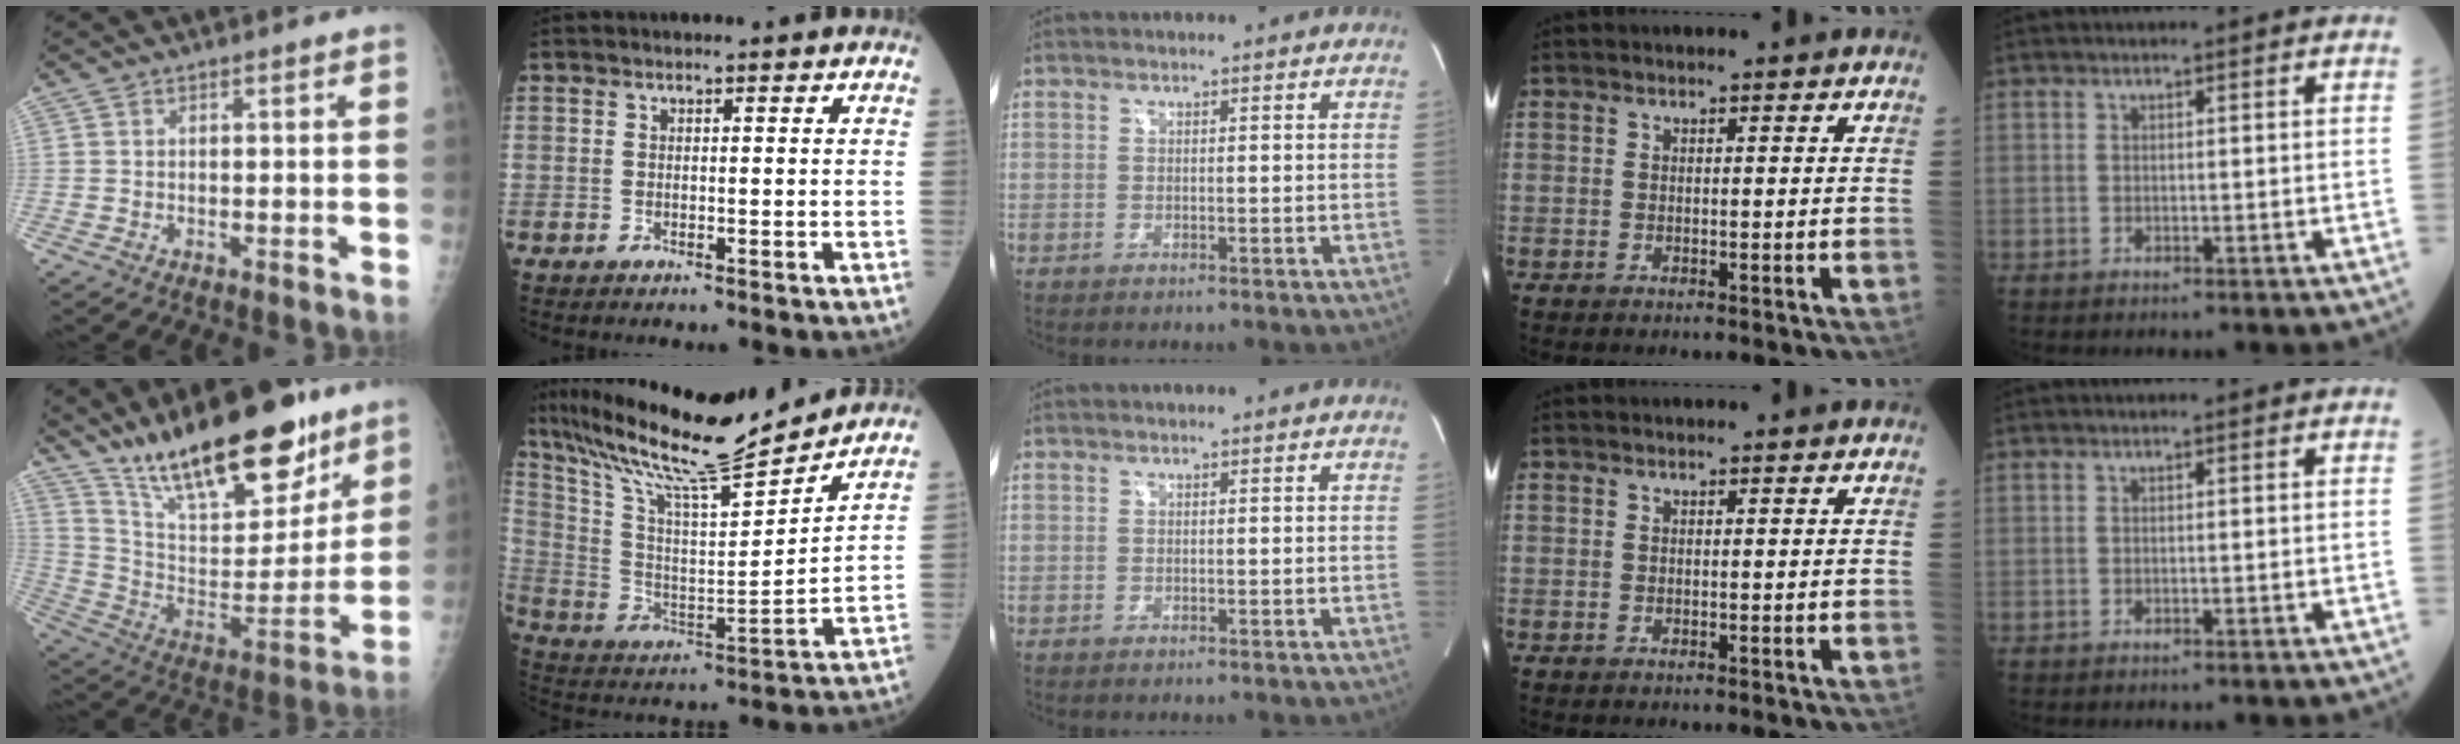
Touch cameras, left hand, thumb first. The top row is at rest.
{"thumb": {"total": 26.5, "force": [19.1, 9.3, 16.0], "torque": [-0.219, -0.080, 0.321]}, "index": {"total": 19.5, "force": [17.5, 0.2, 8.7], "torque": [-0.171, -0.010, 0.300]}}